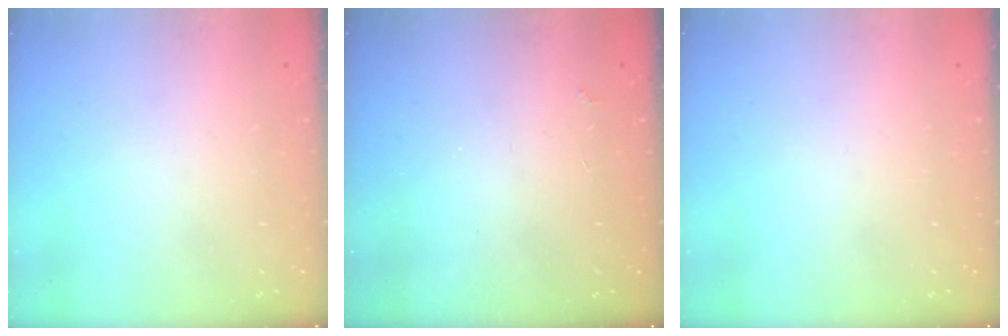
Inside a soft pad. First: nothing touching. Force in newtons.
{"total": 2.7, "press": 2.7, "slide": 0.5}
{"total": 0.0}